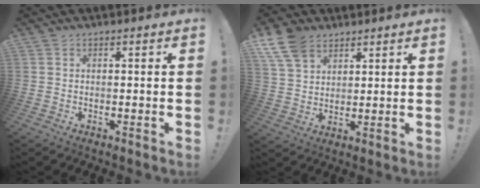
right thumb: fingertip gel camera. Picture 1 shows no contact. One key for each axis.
{"total": 10.2, "fx": 6.6, "fy": 6.3, "fz": 4.6, "tx": -0.089, "ty": -0.025, "tz": 0.131}